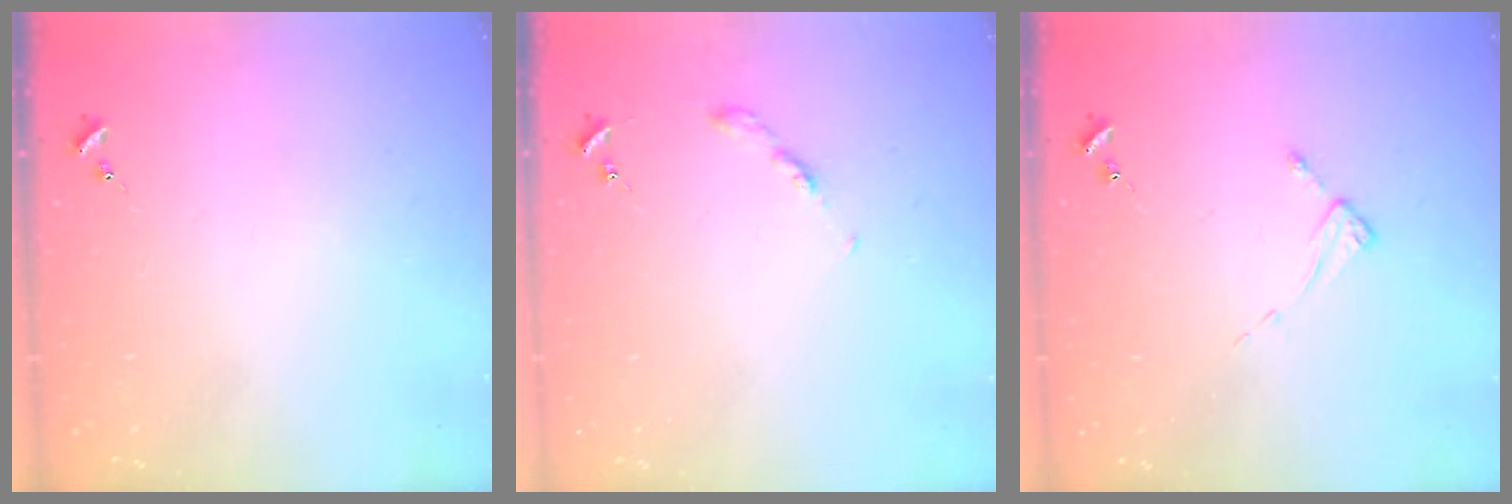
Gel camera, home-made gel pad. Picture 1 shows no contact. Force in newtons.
{"total": 2.7, "press": 2.6, "slide": 0.3}
{"total": 2.6, "press": 2.6, "slide": 0.2}